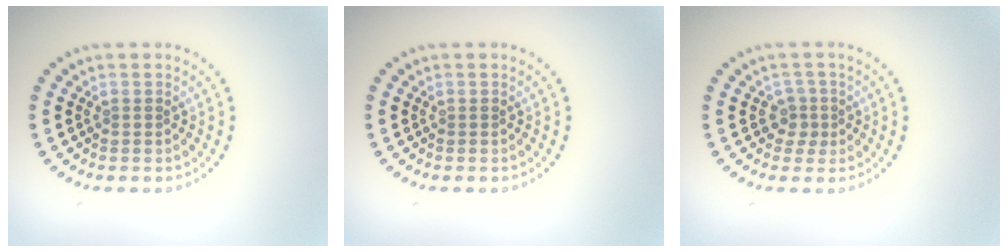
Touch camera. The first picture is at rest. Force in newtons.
{"total": 0.0}
{"total": 1.8, "press": 1.3, "slide": 1.2}